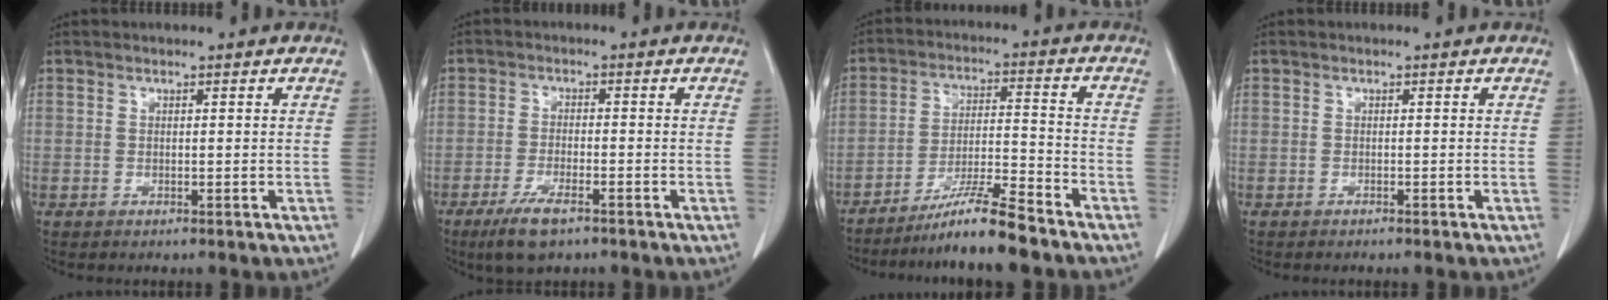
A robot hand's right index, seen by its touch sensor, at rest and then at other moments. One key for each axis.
{"total": 6.0, "fx": -3.9, "fy": 1.4, "fz": 4.3, "tx": -0.092, "ty": -0.013, "tz": -0.067}
{"total": 9.3, "fx": -7.6, "fy": -0.8, "fz": 5.2, "tx": -0.091, "ty": -0.017, "tz": -0.138}
{"total": 0.5, "fx": -0.5, "fy": 0.0, "fz": 0.2, "tx": -0.009, "ty": -0.003, "tz": -0.009}